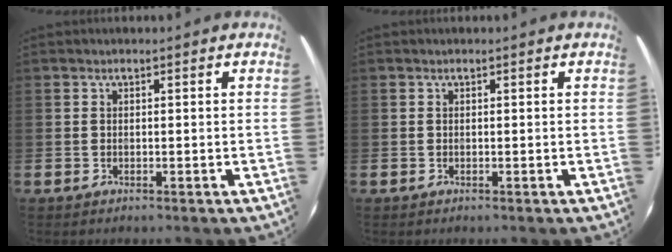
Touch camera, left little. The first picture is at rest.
{"total": 0.0}